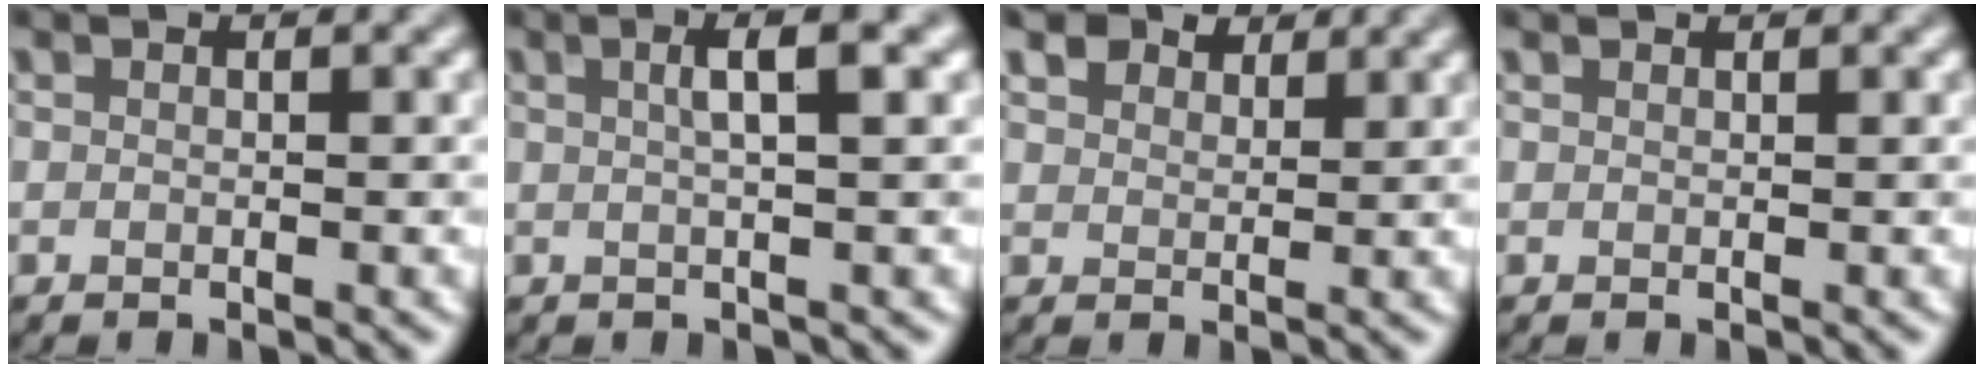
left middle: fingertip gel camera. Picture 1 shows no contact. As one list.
[{"total": 3.5, "force": [1.0, 0.8, 3.3], "torque": [-0.041, 0.014, 0.011]}, {"total": 4.3, "force": [3.4, 2.1, 1.6], "torque": [-0.039, 0.004, 0.059]}, {"total": 0.6, "force": [0.6, 0.1, 0.1], "torque": [-0.003, -0.001, 0.009]}]